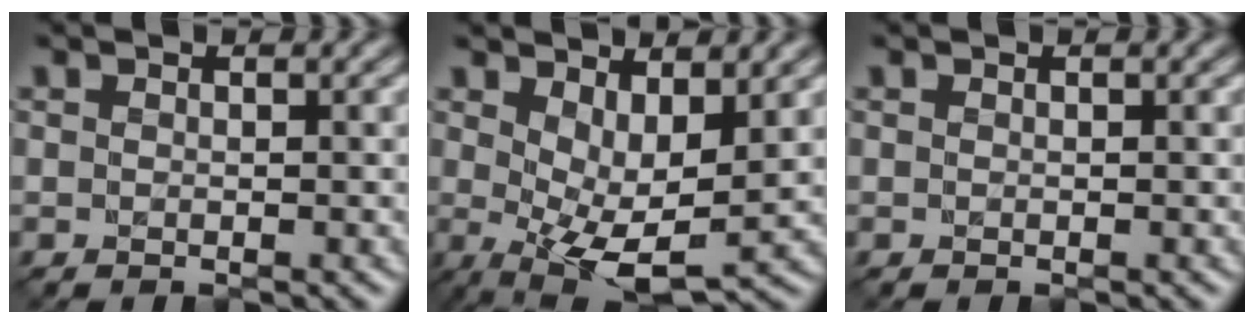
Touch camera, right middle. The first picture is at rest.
{"total": 5.2, "force": [0.8, 2.3, 4.6], "torque": [-0.091, -0.014, 0.019]}
{"total": 0.0}